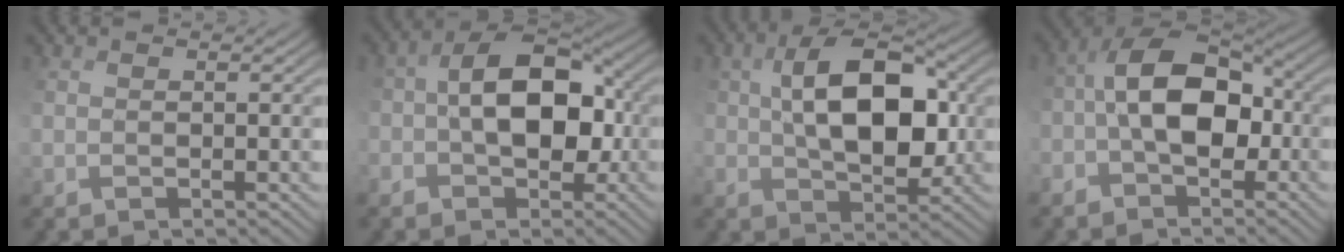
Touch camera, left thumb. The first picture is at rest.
{"total": 10.0, "force": [-0.5, 6.2, 7.8], "torque": [-0.144, 0.004, -0.009]}
{"total": 10.7, "force": [2.0, 6.1, 8.5], "torque": [-0.141, 0.013, 0.043]}
{"total": 9.2, "force": [-1.2, 4.9, 7.7], "torque": [-0.149, 0.016, -0.032]}